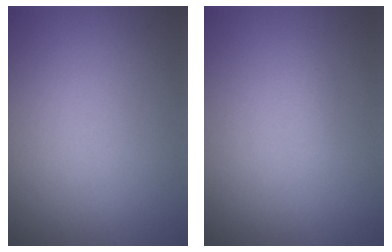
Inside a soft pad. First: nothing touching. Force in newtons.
{"total": 0.6, "press": 0.6, "slide": 0.0}